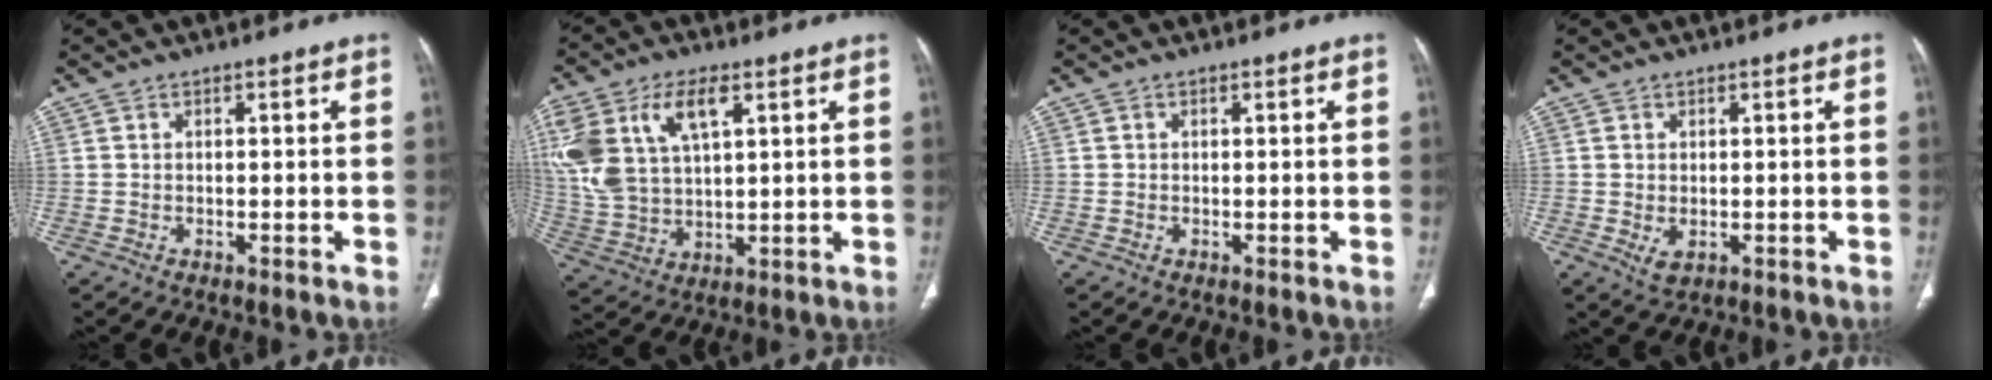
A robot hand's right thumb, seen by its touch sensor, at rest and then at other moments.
{"total": 17.3, "force": [6.6, 9.5, 13.0], "torque": [-0.284, -0.002, 0.131]}
{"total": 0.0}
{"total": 2.4, "force": [-0.4, 1.5, 1.8], "torque": [-0.032, -0.007, 0.000]}